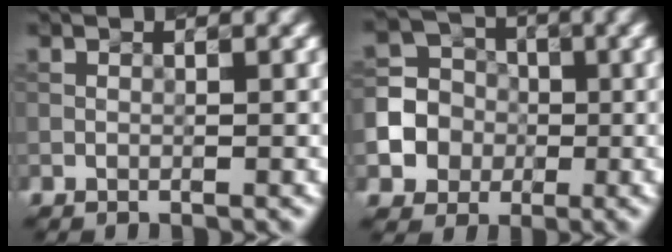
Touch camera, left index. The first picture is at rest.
{"total": 5.4, "force": [-1.2, 5.1, 1.2], "torque": [-0.017, 0.009, -0.041]}